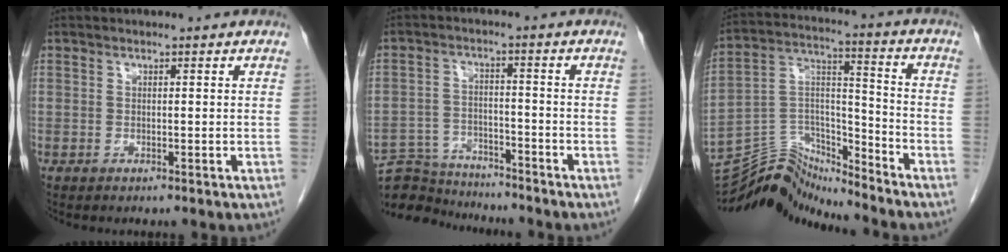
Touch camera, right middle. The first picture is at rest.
{"total": 8.0, "force": [-7.7, 1.9, 0.6], "torque": [-0.011, 0.010, -0.131]}
{"total": 9.7, "force": [-9.7, 0.4, -0.4], "torque": [0.000, 0.058, -0.184]}